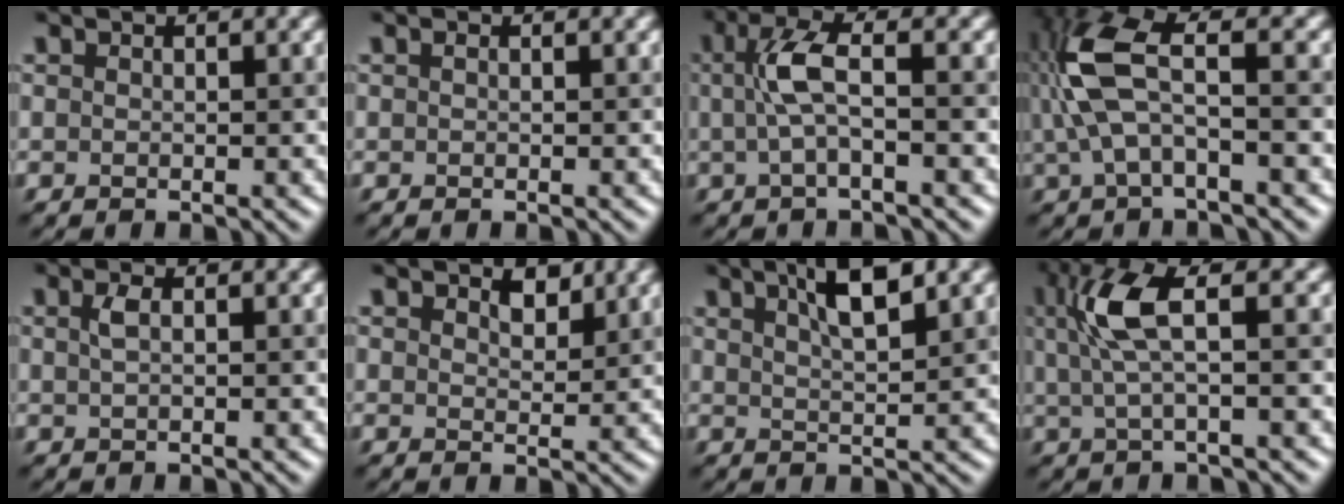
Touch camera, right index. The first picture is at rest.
{"total": 0.0}
{"total": 3.5, "force": [0.3, 0.7, 3.4], "torque": [-0.071, 0.012, 0.008]}
{"total": 6.6, "force": [0.8, 2.3, 6.1], "torque": [-0.147, 0.018, 0.013]}
{"total": 1.1, "force": [0.3, 0.3, 1.0], "torque": [-0.020, 0.010, 0.010]}
{"total": 1.8, "force": [1.3, 0.9, 0.8], "torque": [-0.012, 0.003, 0.026]}
{"total": 4.6, "force": [2.6, 1.0, 3.6], "torque": [-0.050, 0.013, 0.046]}
{"total": 5.0, "force": [1.3, 1.1, 4.7], "torque": [-0.105, 0.012, 0.031]}